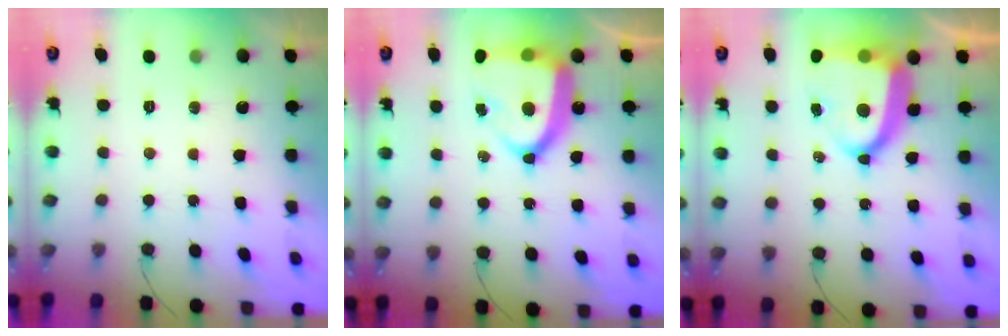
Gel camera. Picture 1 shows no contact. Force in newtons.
{"total": 18.2, "press": 18.2, "slide": 0.7}
{"total": 16.3, "press": 16.2, "slide": 1.6}